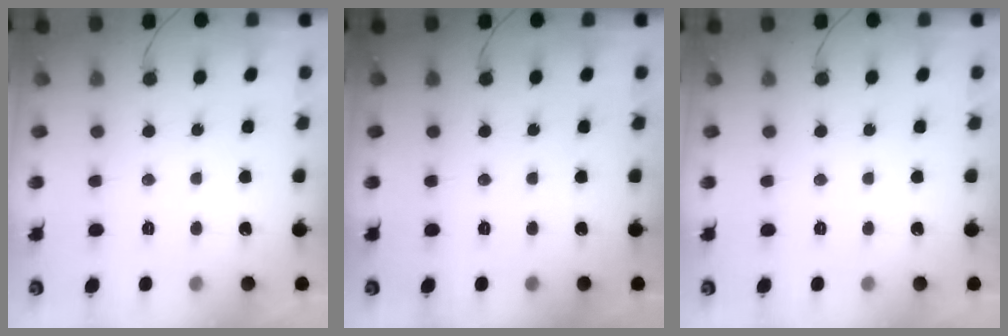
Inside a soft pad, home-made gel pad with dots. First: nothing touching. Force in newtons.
{"total": 0.0}
{"total": 0.0}